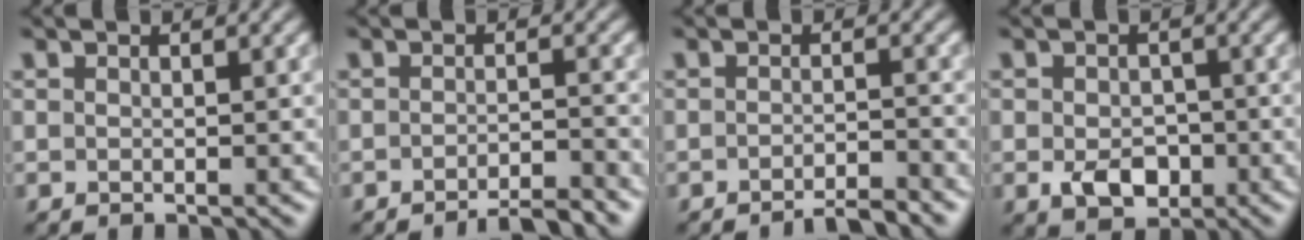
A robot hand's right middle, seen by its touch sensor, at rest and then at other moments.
{"total": 3.3, "force": [-2.6, 0.5, 2.0], "torque": [-0.019, 0.003, -0.048]}
{"total": 2.8, "force": [-2.2, 0.4, 1.6], "torque": [-0.014, 0.003, -0.045]}
{"total": 3.6, "force": [-1.2, 2.5, 2.2], "torque": [-0.041, -0.005, -0.021]}